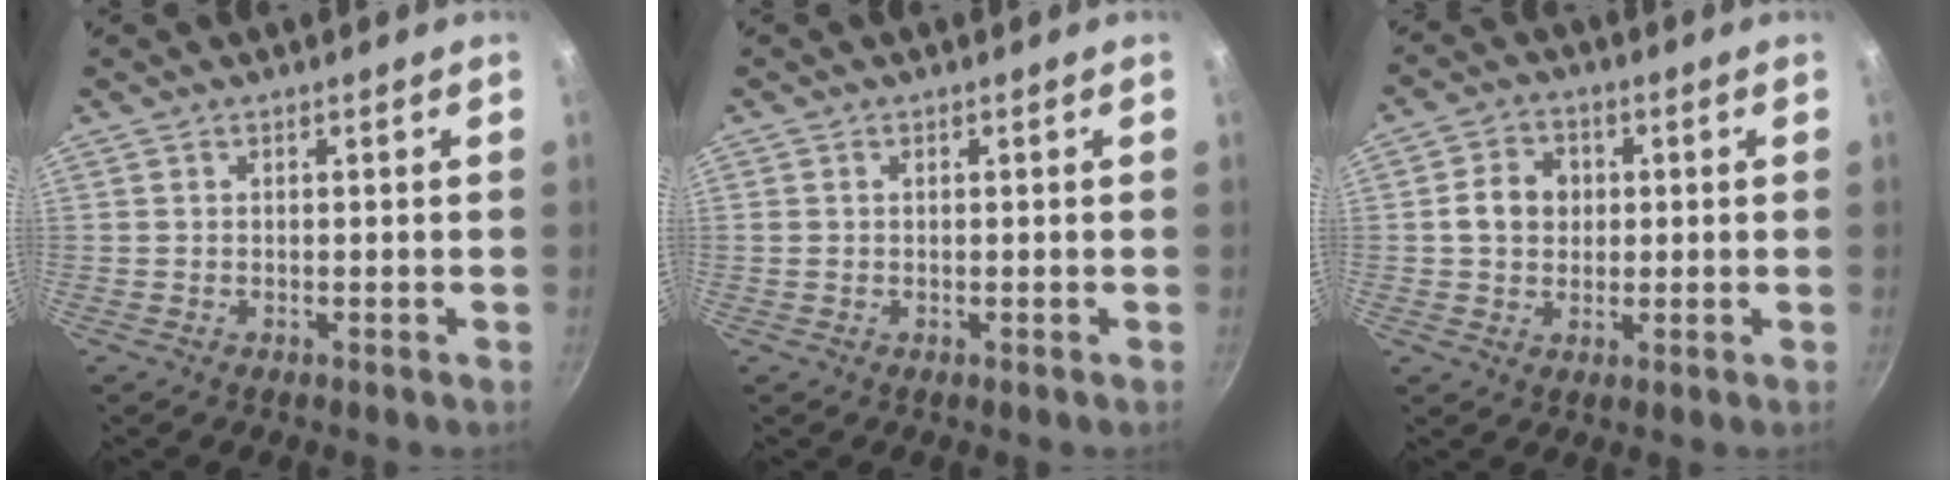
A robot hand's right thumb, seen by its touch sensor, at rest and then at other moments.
{"total": 0.8, "force": [0.1, 0.6, 0.4], "torque": [-0.007, 0.003, 0.001]}
{"total": 7.0, "force": [0.7, 6.0, 3.6], "torque": [-0.038, 0.009, 0.003]}